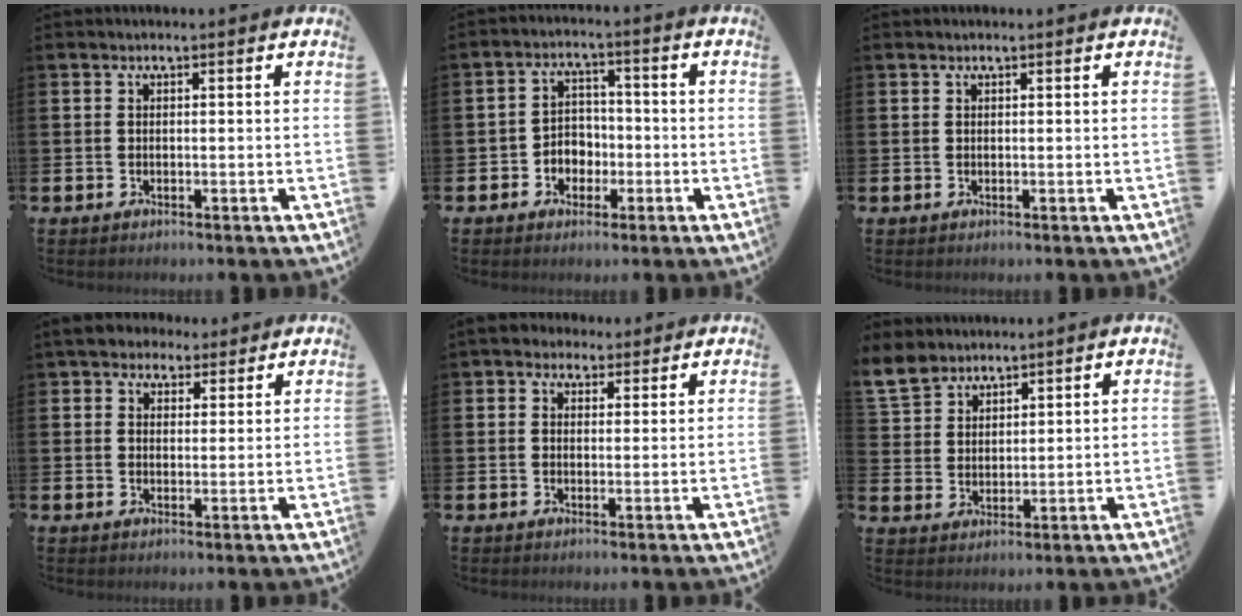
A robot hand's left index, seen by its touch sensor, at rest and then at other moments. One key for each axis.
{"total": 3.5, "fx": -1.6, "fy": 3.0, "fz": 0.6, "tx": -0.020, "ty": 0.003, "tz": -0.039}
{"total": 0.0}
{"total": 4.8, "fx": 4.0, "fy": 2.6, "fz": 0.8, "tx": -0.019, "ty": -0.012, "tz": 0.070}
{"total": 3.4, "fx": 2.7, "fy": 2.1, "fz": 0.3, "tx": -0.004, "ty": -0.005, "tz": 0.044}
{"total": 6.3, "fx": 5.6, "fy": 2.7, "fz": 0.9, "tx": -0.036, "ty": -0.017, "tz": 0.104}